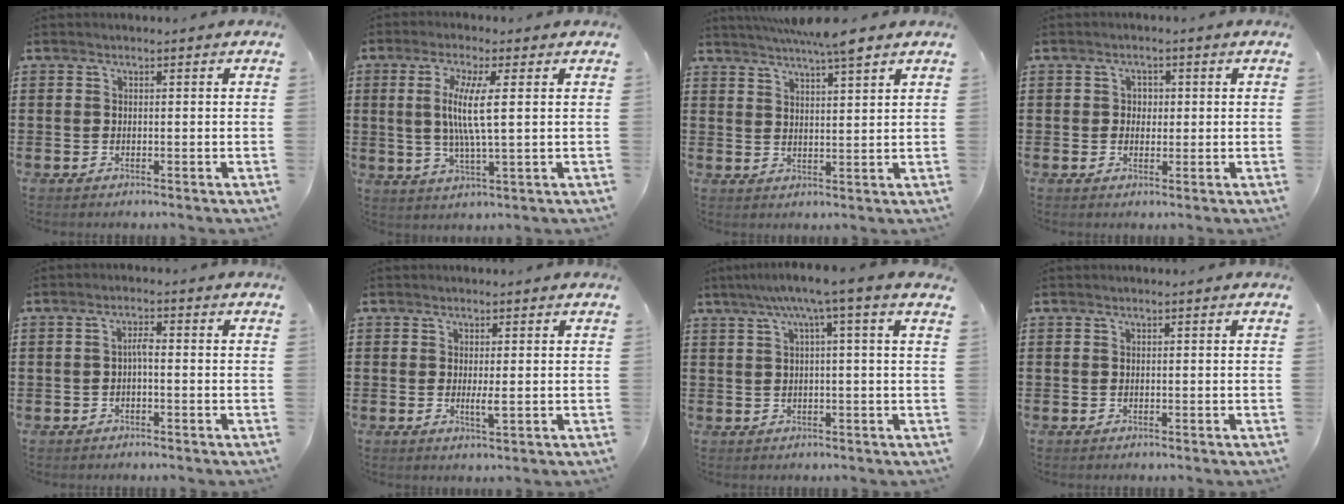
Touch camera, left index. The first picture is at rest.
{"total": 7.6, "force": [1.3, 0.7, 7.4], "torque": [-0.150, -0.007, 0.017]}
{"total": 5.4, "force": [4.7, 0.0, 2.6], "torque": [-0.063, -0.006, 0.083]}
{"total": 1.9, "force": [0.2, 1.7, 0.8], "torque": [-0.013, 0.006, -0.001]}
{"total": 1.9, "force": [-0.6, 0.7, 1.7], "torque": [-0.037, 0.006, -0.014]}
{"total": 2.3, "force": [0.0, 0.3, 2.3], "torque": [-0.042, -0.005, 0.002]}
{"total": 4.8, "force": [2.2, -0.8, 4.2], "torque": [-0.085, -0.002, 0.032]}
{"total": 0.0}